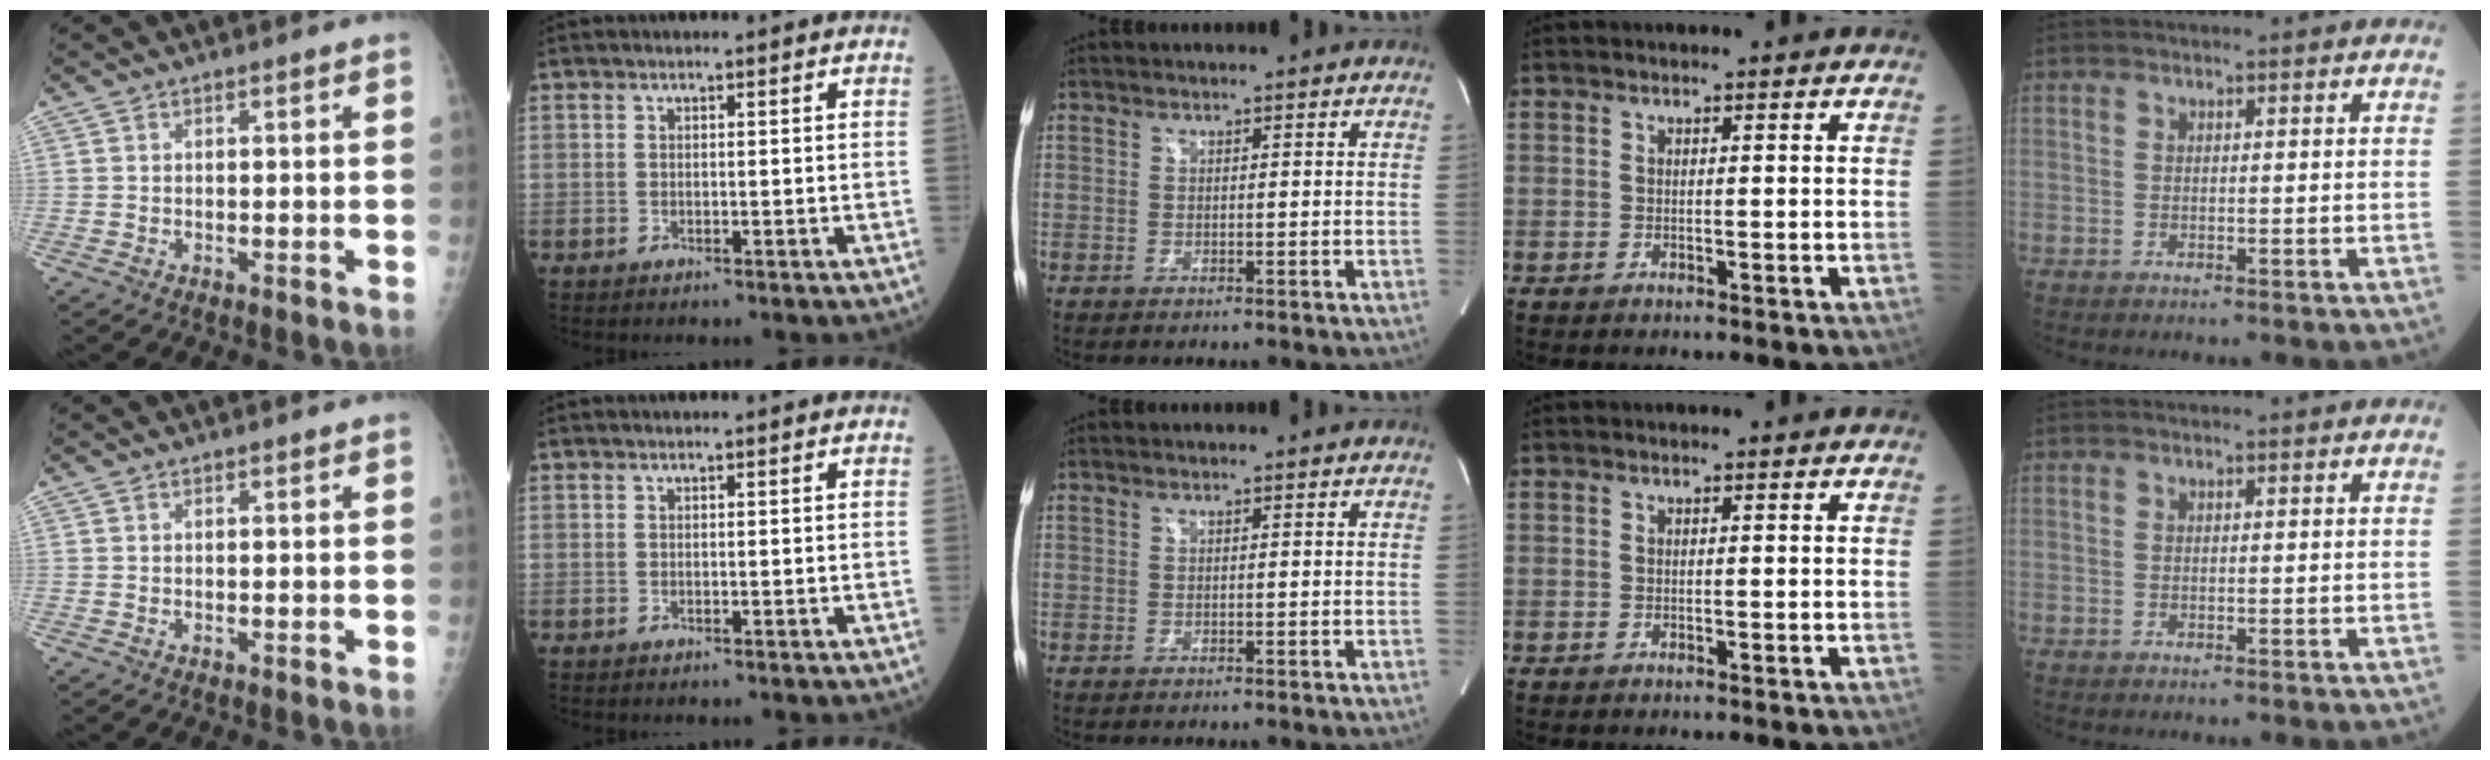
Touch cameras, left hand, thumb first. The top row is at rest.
{}